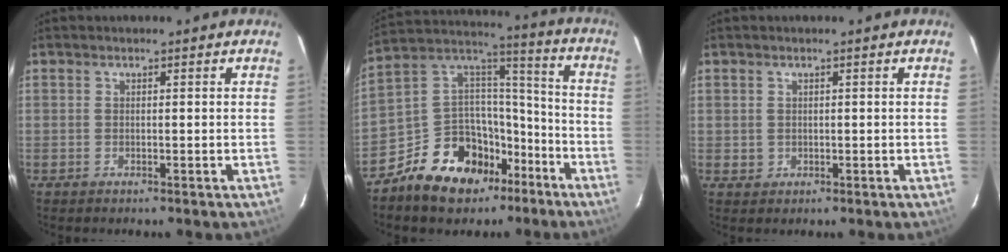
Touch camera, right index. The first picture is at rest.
{"total": 17.2, "force": [-10.4, 11.4, 7.6], "torque": [-0.165, 0.062, -0.157]}
{"total": 1.7, "force": [0.1, 1.7, 0.1], "torque": [0.001, 0.003, 0.004]}